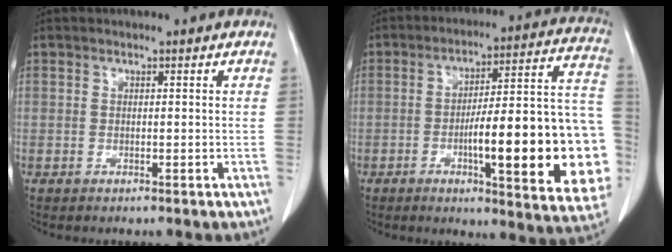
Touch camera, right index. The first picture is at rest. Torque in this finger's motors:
{"motor_torque": [2.14, 0.00, 0.63, 0.21]}